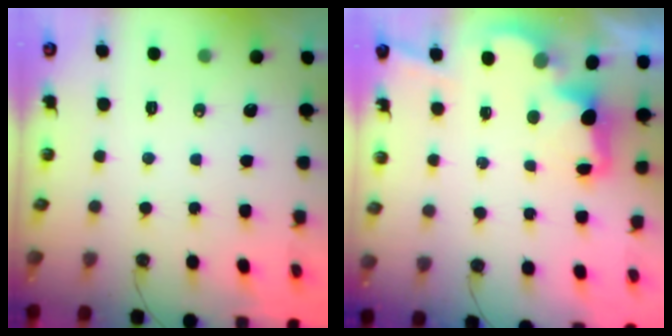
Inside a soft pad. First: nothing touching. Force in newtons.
{"total": 2.7, "press": 2.6, "slide": 0.8}